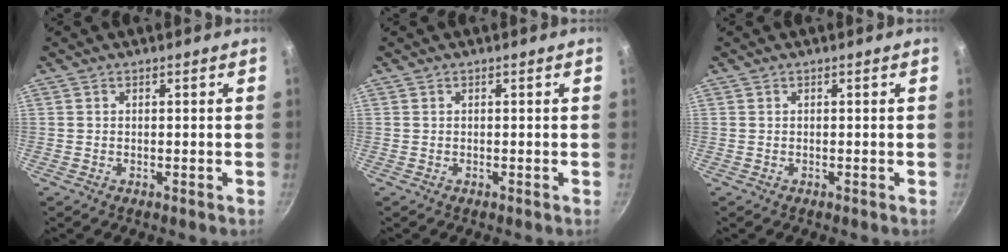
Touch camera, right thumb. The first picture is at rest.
{"total": 0.0}
{"total": 0.0}